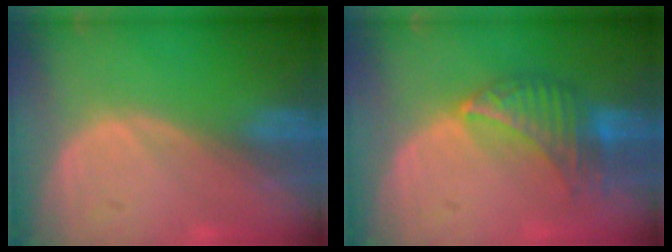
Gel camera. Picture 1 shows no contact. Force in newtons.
{"total": 6.8, "press": 6.6, "slide": 1.4}